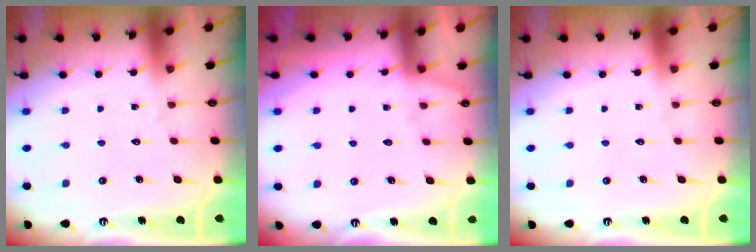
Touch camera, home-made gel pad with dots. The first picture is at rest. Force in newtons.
{"total": 2.4, "press": 2.4, "slide": 0.4}
{"total": 0.0}